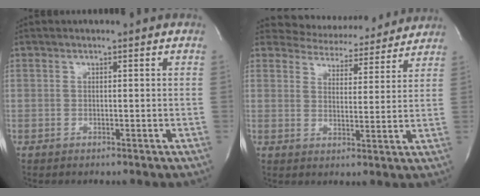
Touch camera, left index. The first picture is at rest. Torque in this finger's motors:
{"motor_torque": [0.47, -0.51, -0.17, -0.06]}